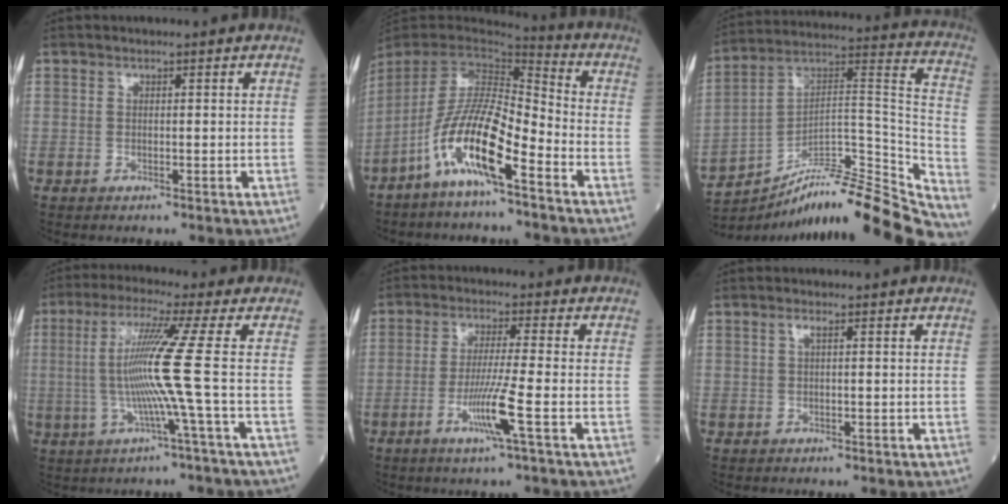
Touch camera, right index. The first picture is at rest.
{"total": 13.3, "force": [-7.1, 1.7, 11.1], "torque": [-0.228, -0.010, -0.138]}
{"total": 26.3, "force": [-23.6, 1.3, 11.5], "torque": [-0.131, 0.030, -0.356]}
{"total": 9.3, "force": [-0.5, -2.9, 8.8], "torque": [-0.183, 0.000, -0.005]}
{"total": 6.8, "force": [-2.6, -1.2, 6.2], "torque": [-0.125, -0.017, -0.053]}
{"total": 0.7, "force": [0.2, -0.1, 0.7], "torque": [-0.019, 0.000, 0.003]}